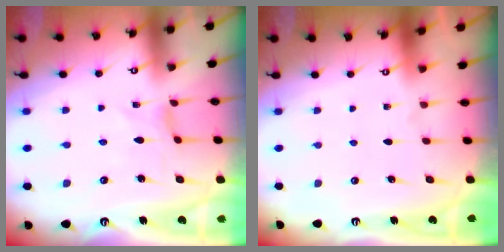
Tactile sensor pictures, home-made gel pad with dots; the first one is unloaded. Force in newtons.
{"total": 0.0}